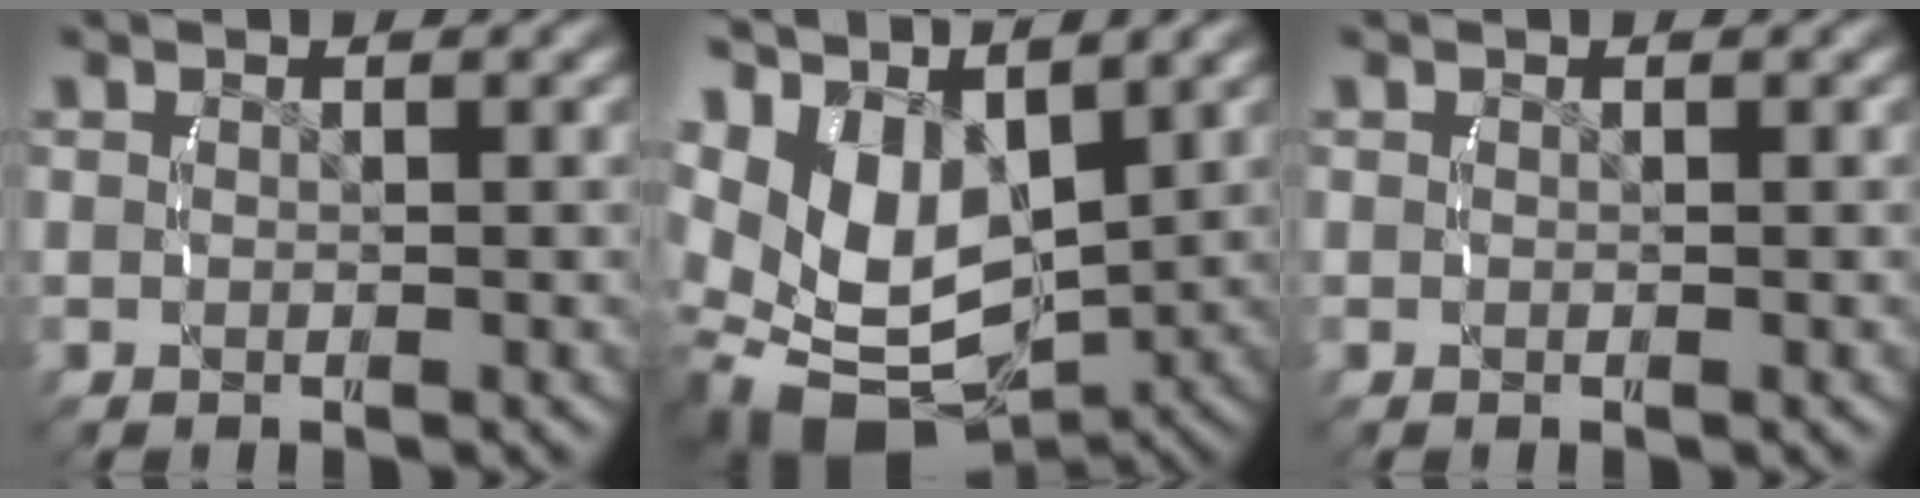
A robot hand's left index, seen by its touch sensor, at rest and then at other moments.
{"total": 12.7, "force": [-2.2, 9.5, 8.2], "torque": [-0.198, -0.066, -0.010]}
{"total": 0.0}